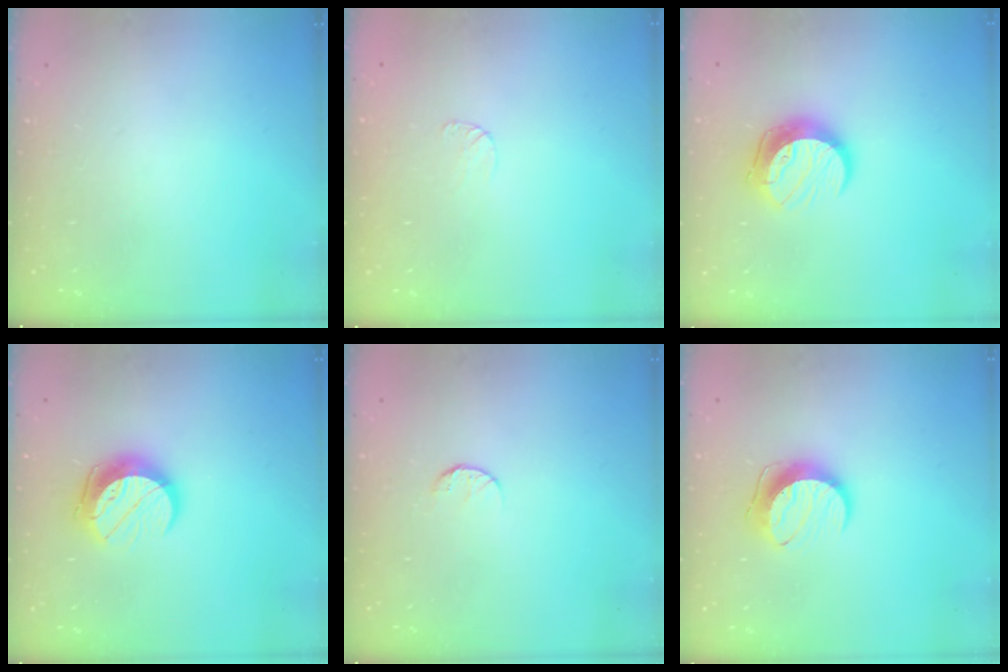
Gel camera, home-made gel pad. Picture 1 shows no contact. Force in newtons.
{"total": 3.7, "press": 3.7, "slide": 0.4}
{"total": 11.1, "press": 11.1, "slide": 1.0}
{"total": 11.1, "press": 11.1, "slide": 0.7}
{"total": 6.0, "press": 6.0, "slide": 0.6}
{"total": 10.1, "press": 10.1, "slide": 0.5}